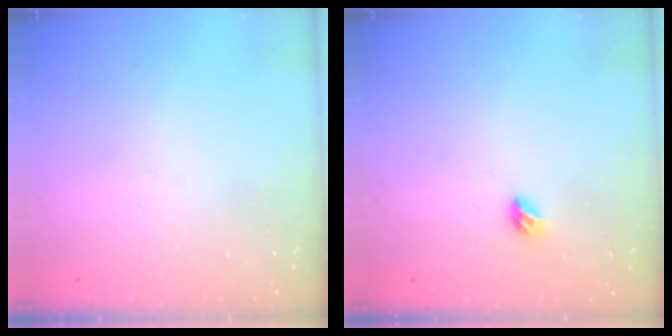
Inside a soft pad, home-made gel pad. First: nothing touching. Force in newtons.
{"total": 3.3, "press": 3.2, "slide": 0.8}